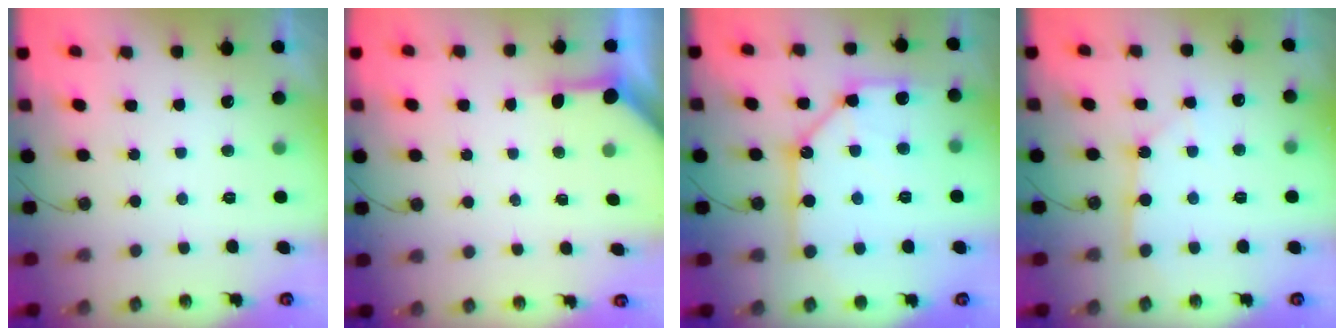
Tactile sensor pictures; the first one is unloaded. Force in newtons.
{"total": 3.7, "press": 3.7, "slide": 0.2}
{"total": 15.6, "press": 15.6, "slide": 1.4}
{"total": 2.4, "press": 2.4, "slide": 0.3}